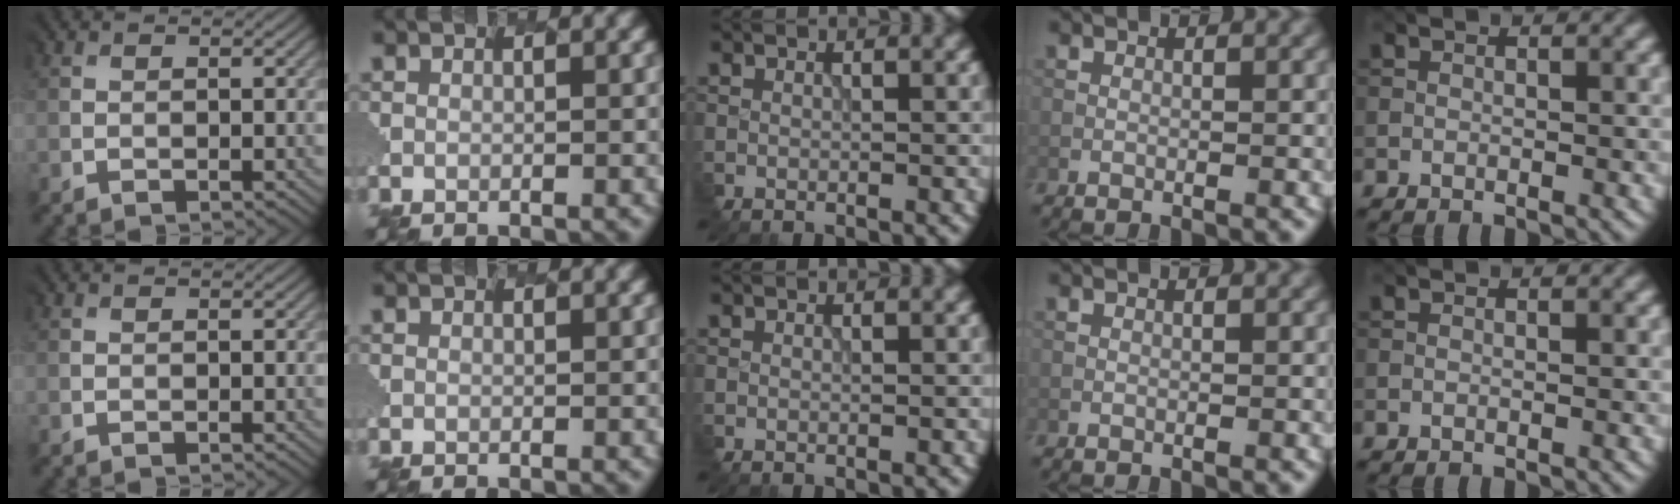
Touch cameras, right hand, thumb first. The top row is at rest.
{}